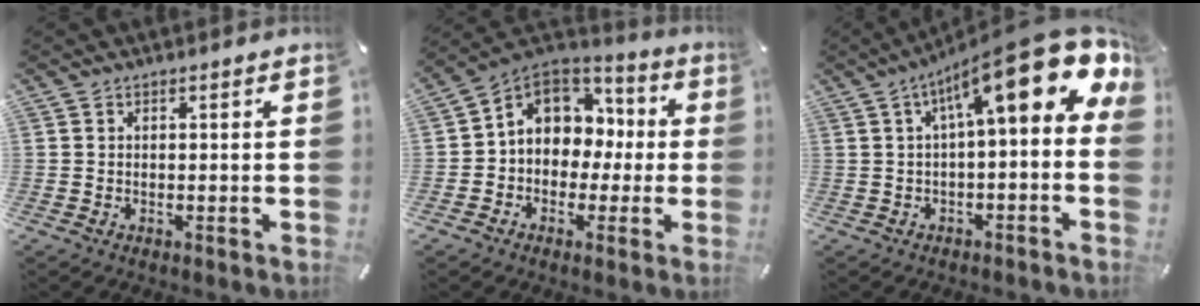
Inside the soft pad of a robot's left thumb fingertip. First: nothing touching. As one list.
[{"total": 10.1, "force": [1.1, 9.0, 4.5], "torque": [-0.096, -0.004, 0.024]}, {"total": 18.9, "force": [8.2, 5.5, 16.1], "torque": [-0.242, -0.063, 0.131]}]